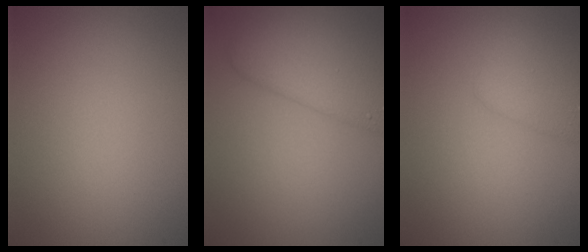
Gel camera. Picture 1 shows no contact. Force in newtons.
{"total": 4.9, "press": 4.9, "slide": 0.2}
{"total": 2.4, "press": 2.4, "slide": 0.1}